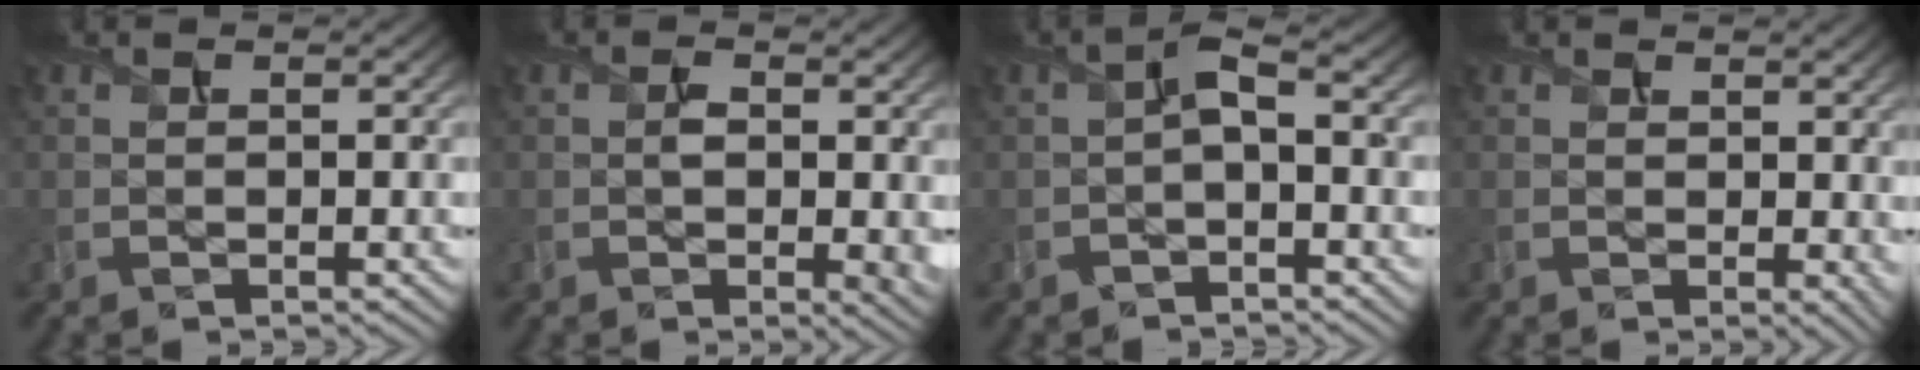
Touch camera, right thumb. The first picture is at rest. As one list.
[{"total": 3.4, "force": [0.0, 1.8, 2.9], "torque": [-0.045, -0.007, 0.003]}, {"total": 2.6, "force": [-0.7, 1.0, 2.3], "torque": [-0.046, 0.007, -0.018]}, {"total": 2.2, "force": [1.1, 0.9, 1.7], "torque": [-0.024, -0.005, 0.021]}]